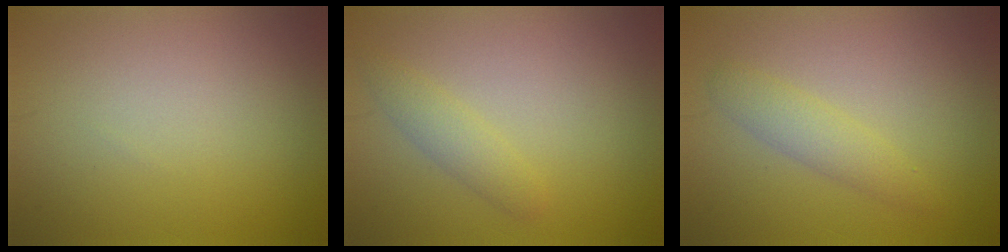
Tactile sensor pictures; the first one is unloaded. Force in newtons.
{"total": 1.9, "press": 1.9, "slide": 0.1}
{"total": 2.3, "press": 2.3, "slide": 0.0}